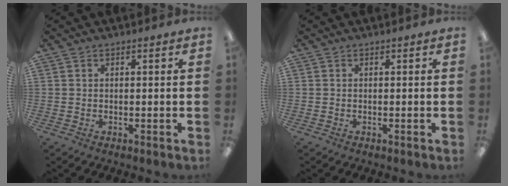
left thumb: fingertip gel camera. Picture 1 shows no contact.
{"total": 0.0}